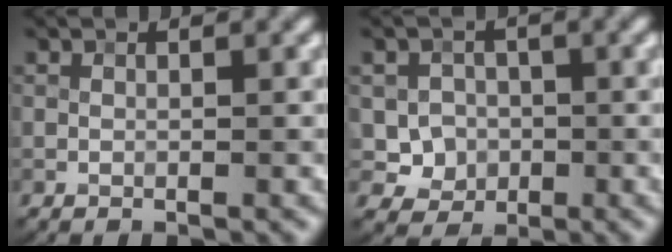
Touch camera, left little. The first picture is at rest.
{"total": 3.7, "force": [0.0, 3.5, 1.3], "torque": [-0.022, -0.004, -0.007]}